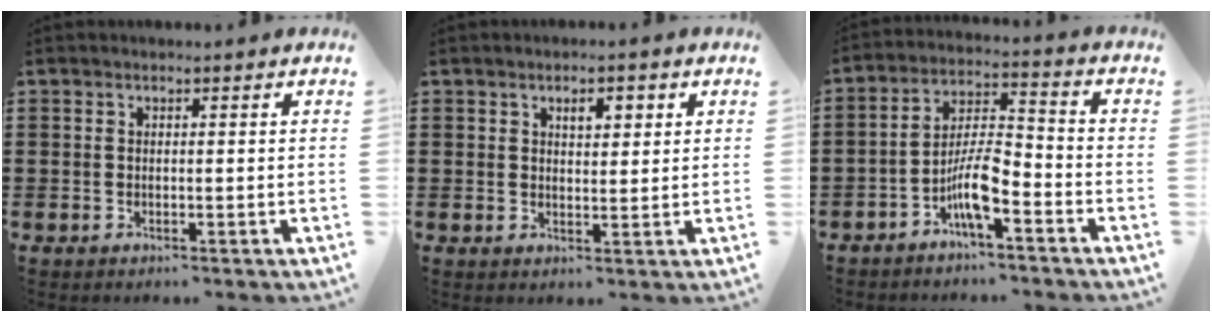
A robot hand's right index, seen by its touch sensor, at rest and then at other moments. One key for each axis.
{"total": 3.0, "fx": 1.2, "fy": 1.5, "fz": 2.2, "tx": -0.033, "ty": 0.002, "tz": 0.016}
{"total": 7.4, "fx": -4.1, "fy": 1.8, "fz": 5.8, "tx": -0.125, "ty": -0.001, "tz": -0.081}